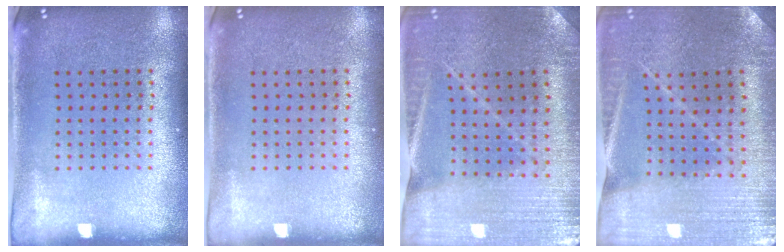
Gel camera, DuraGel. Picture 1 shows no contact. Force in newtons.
{"total": 0.0}
{"total": 1.7, "press": 1.7, "slide": 0.1}
{"total": 1.7, "press": 1.7, "slide": 0.1}